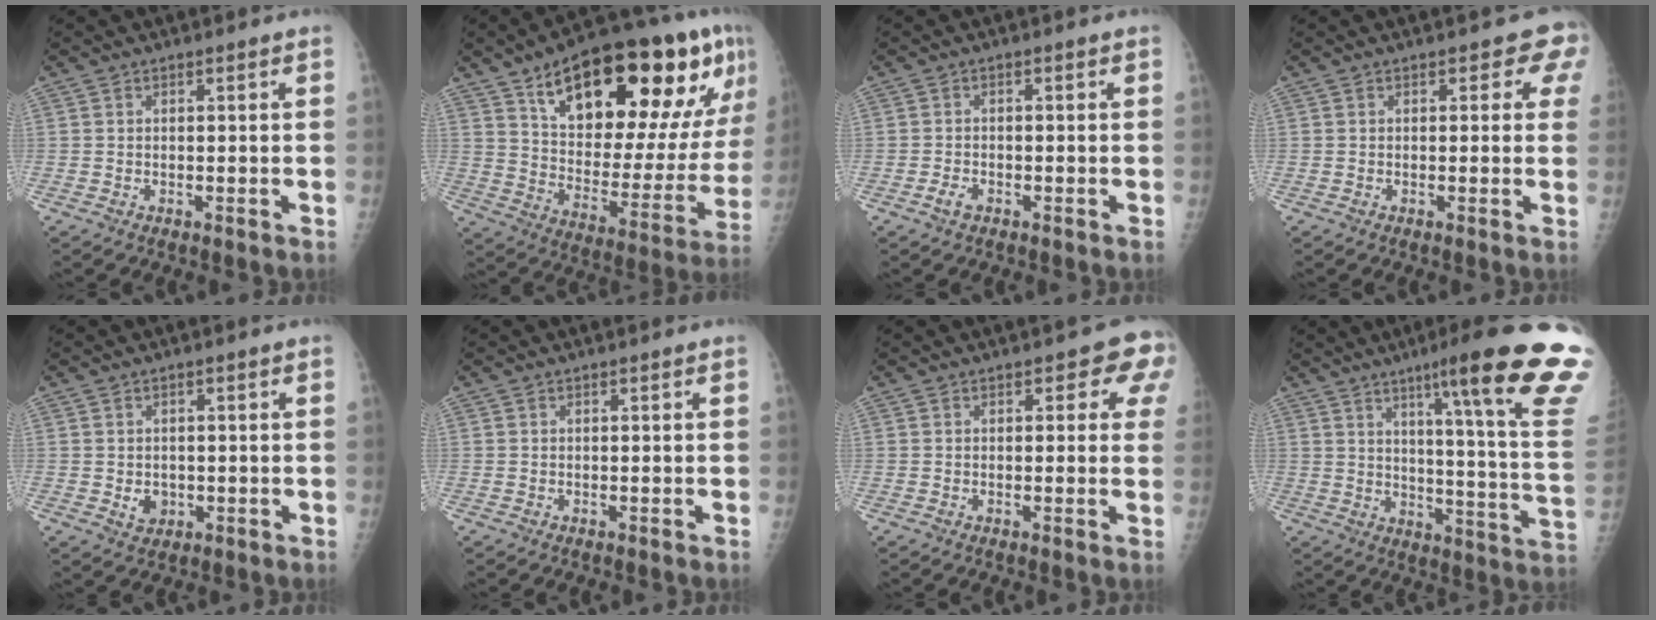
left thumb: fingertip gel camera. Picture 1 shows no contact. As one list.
[{"total": 32.0, "force": [16.1, 12.3, 24.8], "torque": [-0.334, -0.019, 0.255]}, {"total": 2.0, "force": [-1.2, 1.1, 1.1], "torque": [-0.023, 0.005, -0.022]}, {"total": 3.7, "force": [1.8, 2.4, 2.2], "torque": [0.013, -0.004, 0.004]}, {"total": 3.0, "force": [-0.4, 2.6, 1.5], "torque": [-0.010, 0.000, 0.003]}, {"total": 0.0}, {"total": 5.3, "force": [2.2, 3.0, 3.7], "torque": [0.002, -0.002, 0.013]}, {"total": 25.0, "force": [15.8, 0.9, 19.3], "torque": [-0.231, -0.086, 0.211]}]